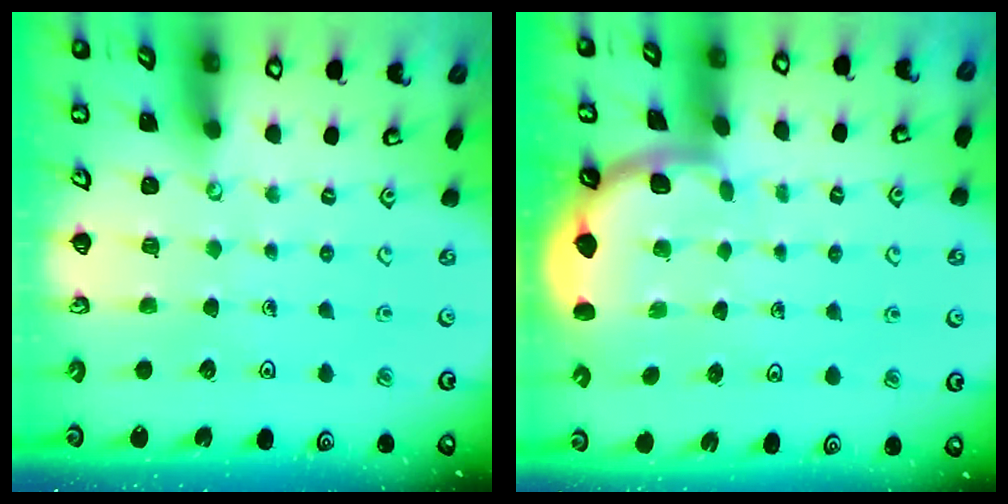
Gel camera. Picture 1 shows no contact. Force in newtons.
{"total": 1.8, "press": 1.8, "slide": 0.1}